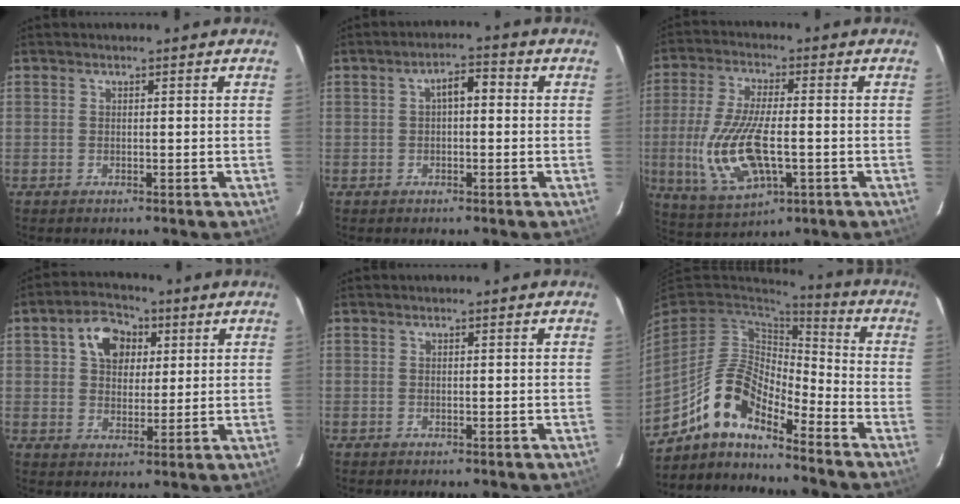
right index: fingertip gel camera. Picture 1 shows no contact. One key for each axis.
{"total": 3.7, "fx": 0.3, "fy": 1.9, "fz": 3.2, "tx": -0.053, "ty": 0.017, "tz": 0.003}
{"total": 14.6, "fx": -2.7, "fy": 5.4, "fz": 13.3, "tx": -0.278, "ty": -0.013, "tz": -0.042}
{"total": 8.6, "fx": 3.1, "fy": 6.3, "fz": 5.0, "tx": -0.090, "ty": 0.024, "tz": 0.053}
{"total": 0.0}
{"total": 11.7, "fx": -8.8, "fy": 4.0, "fz": 6.5, "tx": -0.131, "ty": 0.014, "tz": -0.177}